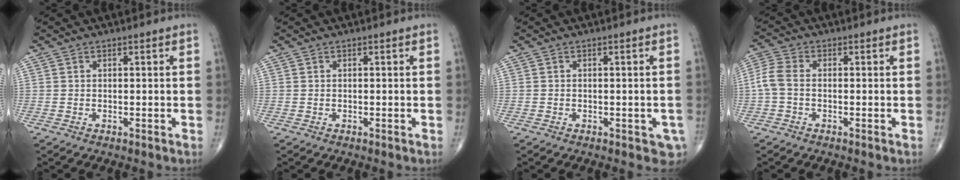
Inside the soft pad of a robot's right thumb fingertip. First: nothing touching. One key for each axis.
{"total": 0.0}
{"total": 3.0, "fx": -1.2, "fy": 1.6, "fz": 2.2, "tx": -0.010, "ty": 0.000, "tz": -0.013}
{"total": 4.2, "fx": -0.6, "fy": 2.5, "fz": 3.3, "tx": -0.085, "ty": 0.010, "tz": -0.023}